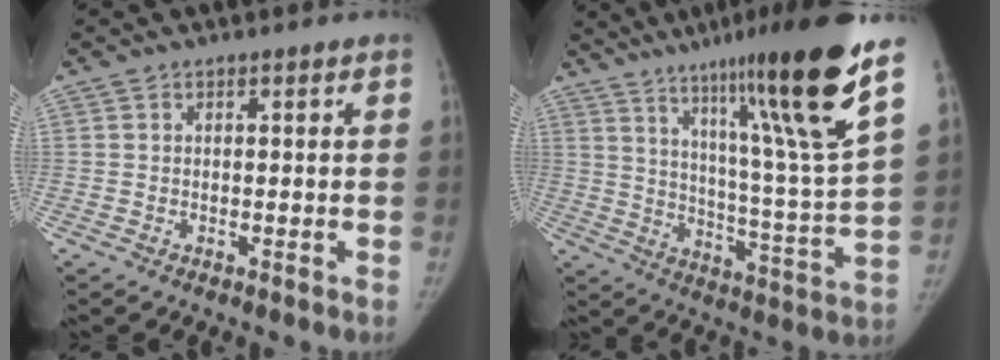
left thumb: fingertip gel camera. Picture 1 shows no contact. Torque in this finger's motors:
{"motor_torque": [1.37, -0.36, 1.60, -1.17, 0.43]}